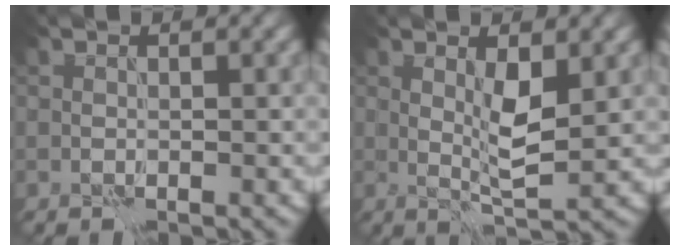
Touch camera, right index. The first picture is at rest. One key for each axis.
{"total": 3.0, "fx": 0.8, "fy": 0.6, "fz": 2.9, "tx": -0.056, "ty": -0.007, "tz": 0.019}